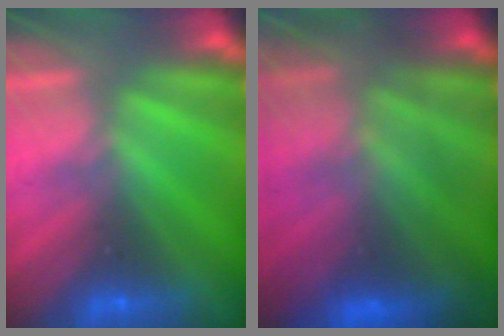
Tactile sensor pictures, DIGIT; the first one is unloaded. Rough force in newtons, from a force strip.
{"total": 9.0}